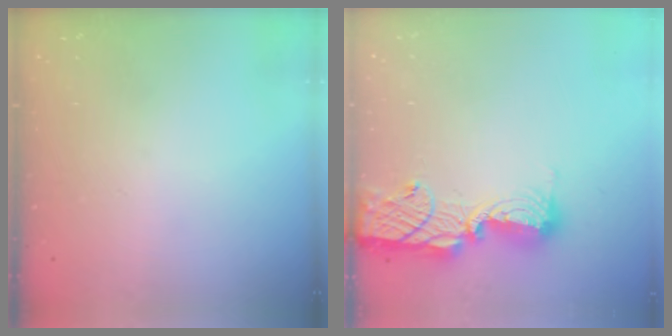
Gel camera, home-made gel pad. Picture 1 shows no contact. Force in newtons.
{"total": 13.6, "press": 13.5, "slide": 1.0}